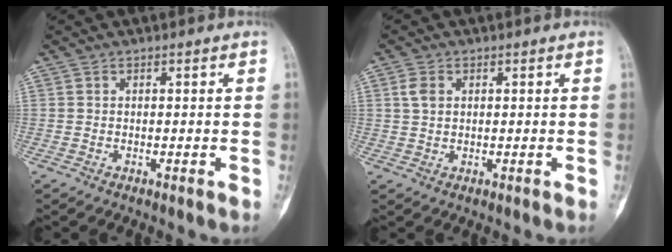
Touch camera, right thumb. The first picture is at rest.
{"total": 3.1, "force": [1.0, 2.1, 2.0], "torque": [-0.040, 0.003, 0.022]}